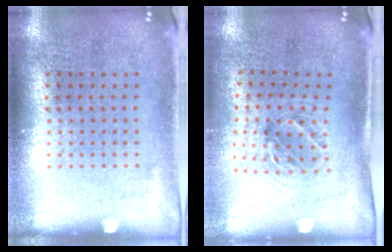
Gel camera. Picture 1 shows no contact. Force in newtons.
{"total": 1.1, "press": 1.1, "slide": 0.3}